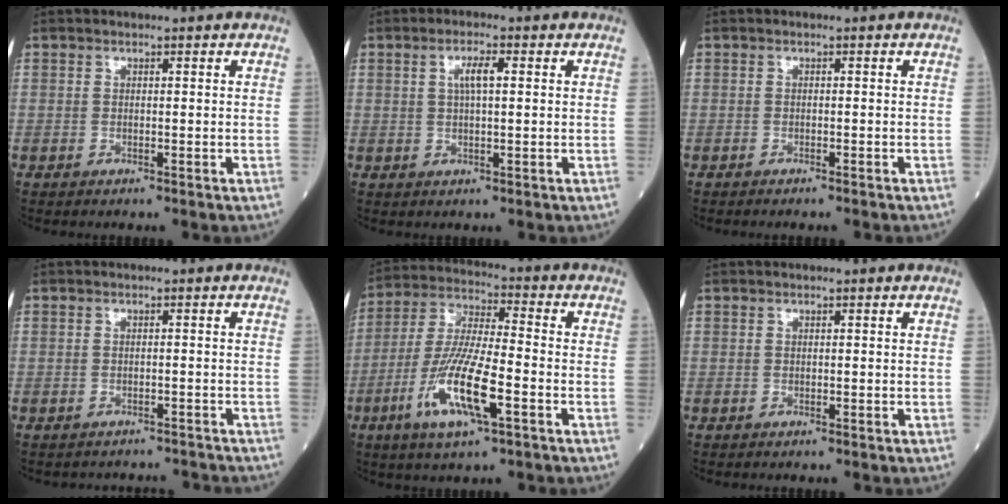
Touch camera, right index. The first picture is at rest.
{"total": 3.2, "force": [0.8, 0.6, 3.1], "torque": [-0.060, 0.004, 0.015]}
{"total": 1.7, "force": [-1.5, 0.0, 0.8], "torque": [-0.011, -0.001, -0.017]}
{"total": 5.3, "force": [-5.1, 1.2, 0.0], "torque": [0.004, 0.010, -0.056]}
{"total": 13.4, "force": [-5.1, 2.0, 12.2], "torque": [-0.247, -0.012, -0.096]}
{"total": 0.0}